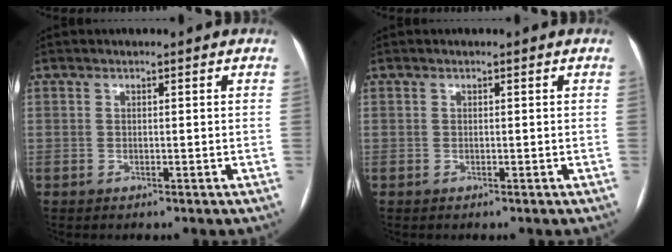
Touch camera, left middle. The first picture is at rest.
{"total": 0.0}